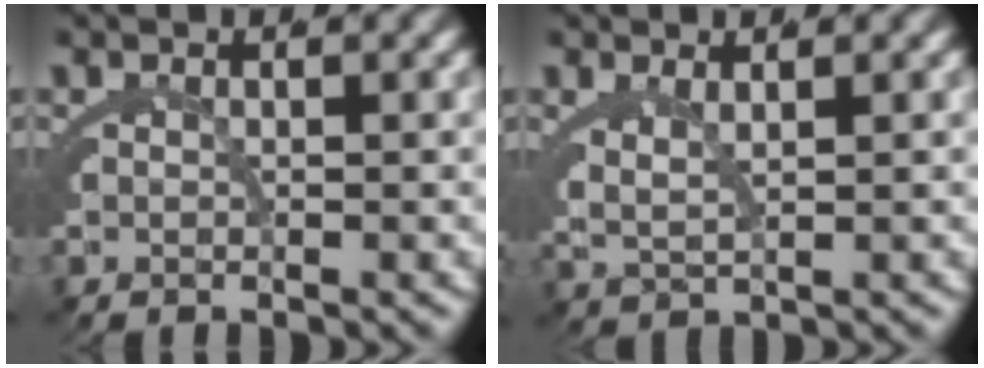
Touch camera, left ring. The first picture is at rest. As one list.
[{"total": 2.0, "force": [1.2, 0.7, 1.4], "torque": [-0.039, -0.005, 0.032]}]